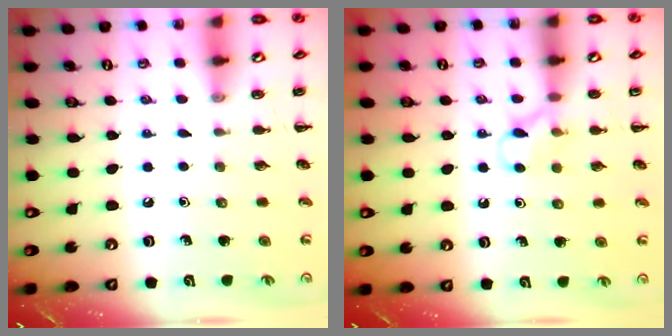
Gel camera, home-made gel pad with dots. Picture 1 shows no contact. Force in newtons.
{"total": 5.6, "press": 5.3, "slide": 1.8}